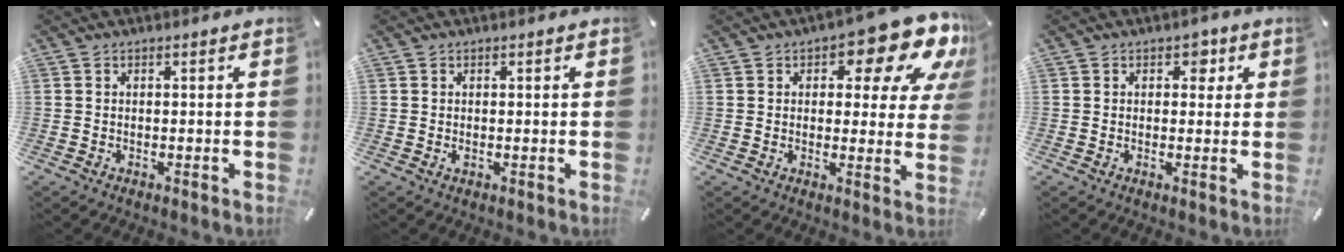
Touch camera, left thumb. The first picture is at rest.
{"total": 0.5, "force": [0.0, 0.3, 0.4], "torque": [-0.008, 0.000, 0.000]}
{"total": 14.8, "force": [8.5, 6.3, 10.3], "torque": [-0.127, -0.055, 0.137]}
{"total": 2.9, "force": [1.0, 2.2, 1.6], "torque": [-0.004, -0.004, 0.006]}